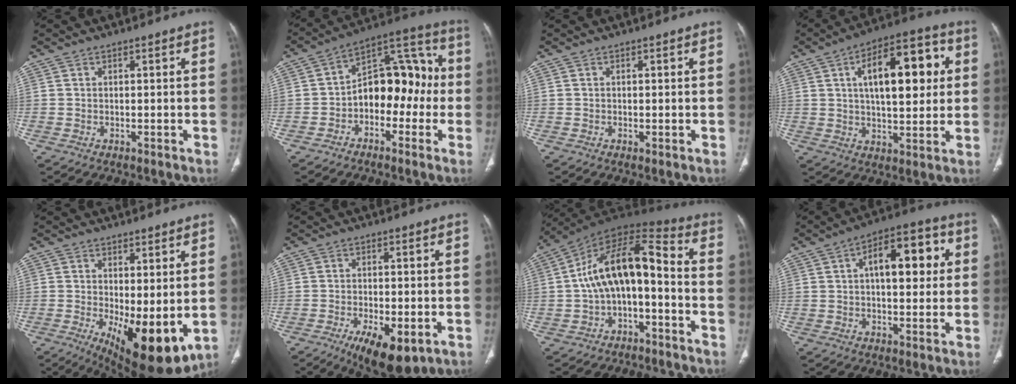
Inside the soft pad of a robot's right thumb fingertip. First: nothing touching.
{"total": 14.6, "force": [-2.2, 9.3, 11.0], "torque": [-0.121, 0.055, -0.046]}
{"total": 0.5, "force": [-0.1, 0.2, 0.5], "torque": [-0.012, -0.004, -0.001]}
{"total": 18.2, "force": [4.4, 8.3, 15.6], "torque": [-0.201, 0.014, 0.062]}
{"total": 12.5, "force": [-1.8, 4.7, 11.5], "torque": [-0.167, -0.029, -0.009]}
{"total": 11.8, "force": [-5.5, 5.0, 9.2], "torque": [-0.132, -0.001, -0.075]}
{"total": 14.6, "force": [-2.2, 7.3, 12.4], "torque": [-0.205, 0.081, -0.043]}
{"total": 13.8, "force": [3.1, 6.8, 11.6], "torque": [-0.138, 0.021, 0.042]}